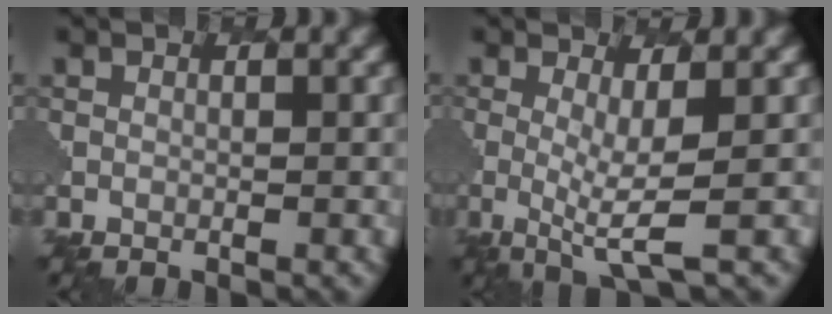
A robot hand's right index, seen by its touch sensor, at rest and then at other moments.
{"total": 3.1, "force": [0.2, 0.6, 3.1], "torque": [-0.063, -0.015, 0.002]}